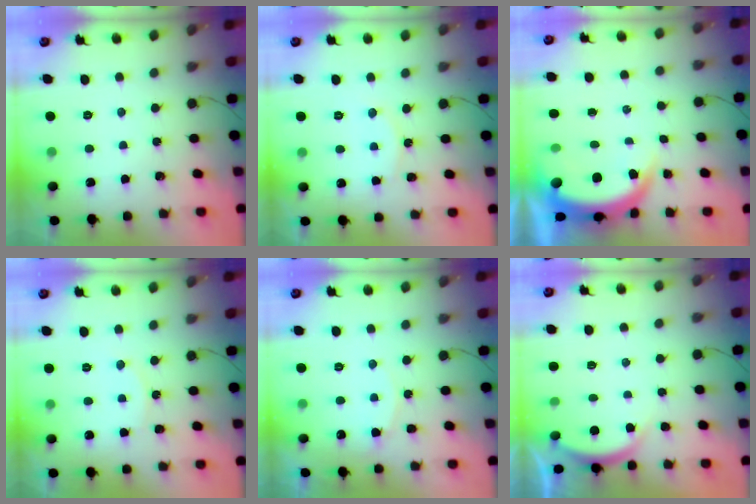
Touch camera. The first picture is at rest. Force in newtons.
{"total": 7.8, "press": 7.8, "slide": 0.5}
{"total": 5.7, "press": 5.7, "slide": 0.8}
{"total": 6.4, "press": 6.3, "slide": 0.6}
{"total": 7.0, "press": 7.0, "slide": 0.5}
{"total": 3.0, "press": 2.9, "slide": 0.6}